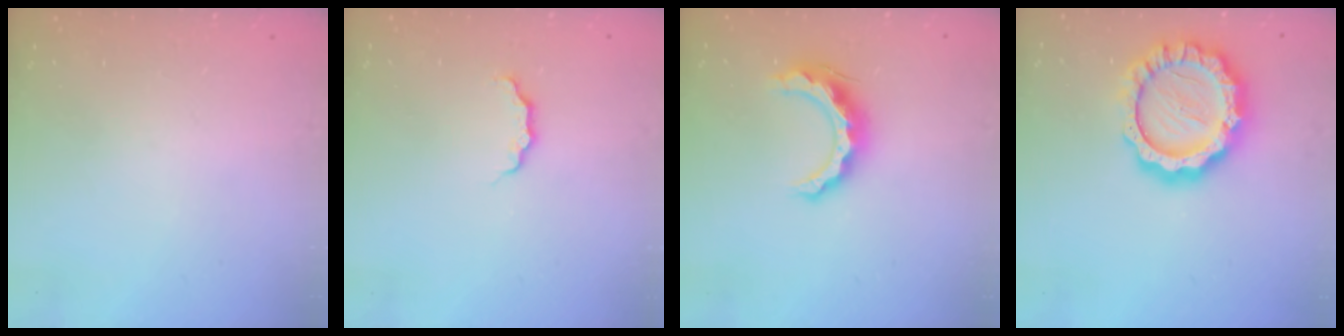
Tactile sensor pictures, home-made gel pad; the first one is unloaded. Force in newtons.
{"total": 3.5, "press": 3.5, "slide": 0.4}
{"total": 11.7, "press": 11.6, "slide": 0.8}
{"total": 16.5, "press": 16.5, "slide": 1.6}